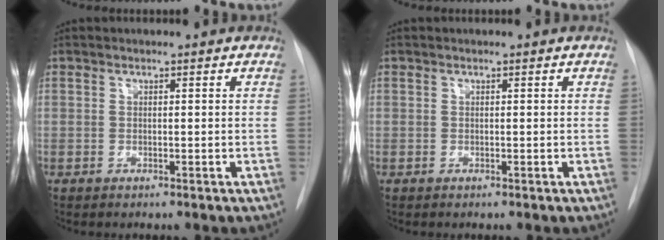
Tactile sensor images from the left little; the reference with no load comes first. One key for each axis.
{"total": 0.0}